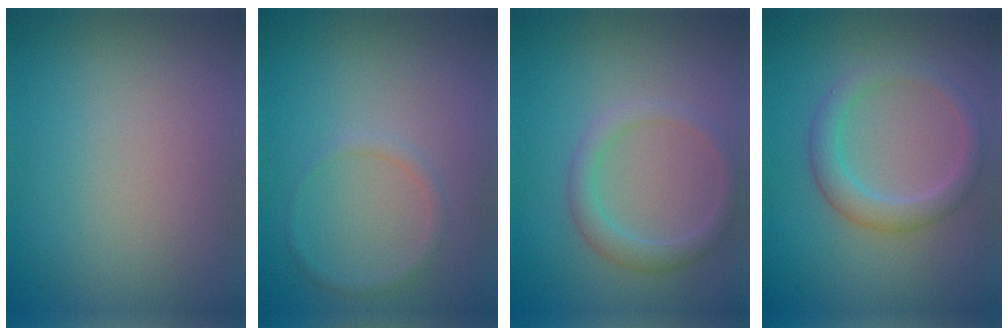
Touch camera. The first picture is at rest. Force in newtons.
{"total": 1.0, "press": 1.0, "slide": 0.0}
{"total": 2.2, "press": 2.1, "slide": 0.1}
{"total": 2.9, "press": 2.9, "slide": 0.4}